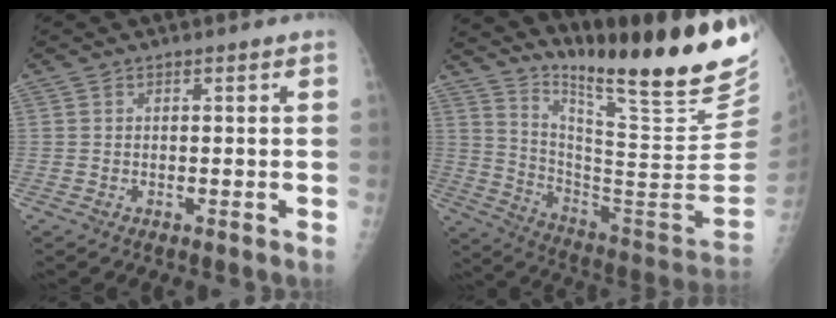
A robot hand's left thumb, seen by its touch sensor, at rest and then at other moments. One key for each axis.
{"total": 28.3, "fx": 20.8, "fy": 3.4, "fz": 18.9, "tx": -0.268, "ty": -0.137, "tz": 0.311}